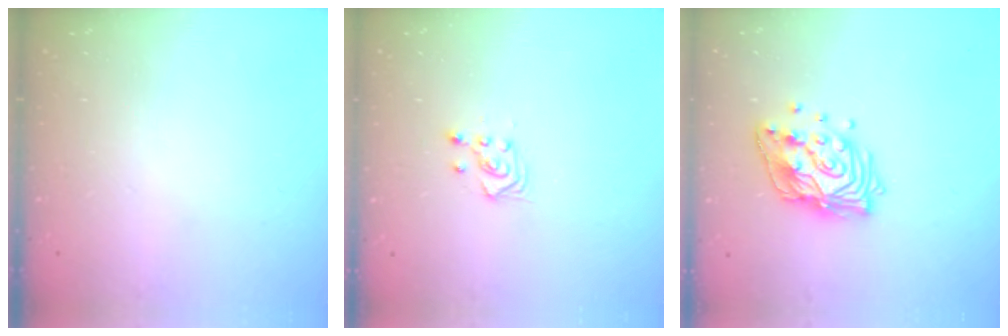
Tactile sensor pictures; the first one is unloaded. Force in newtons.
{"total": 3.4, "press": 3.3, "slide": 0.9}
{"total": 15.9, "press": 15.8, "slide": 1.8}